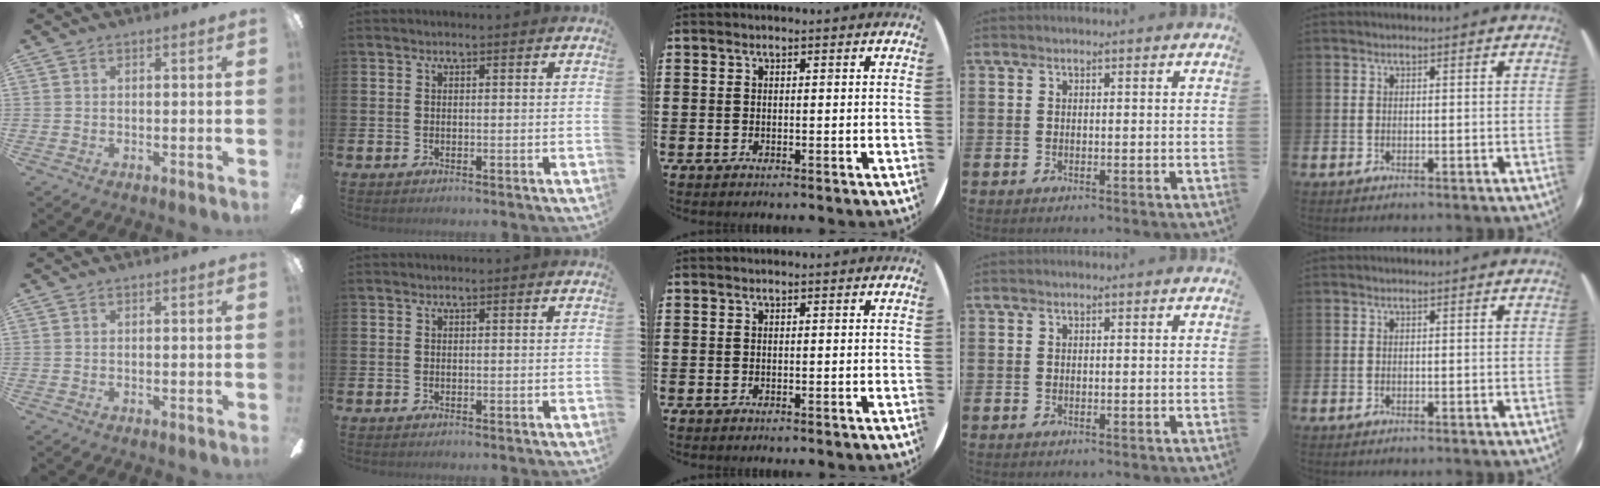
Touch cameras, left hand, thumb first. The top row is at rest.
{}